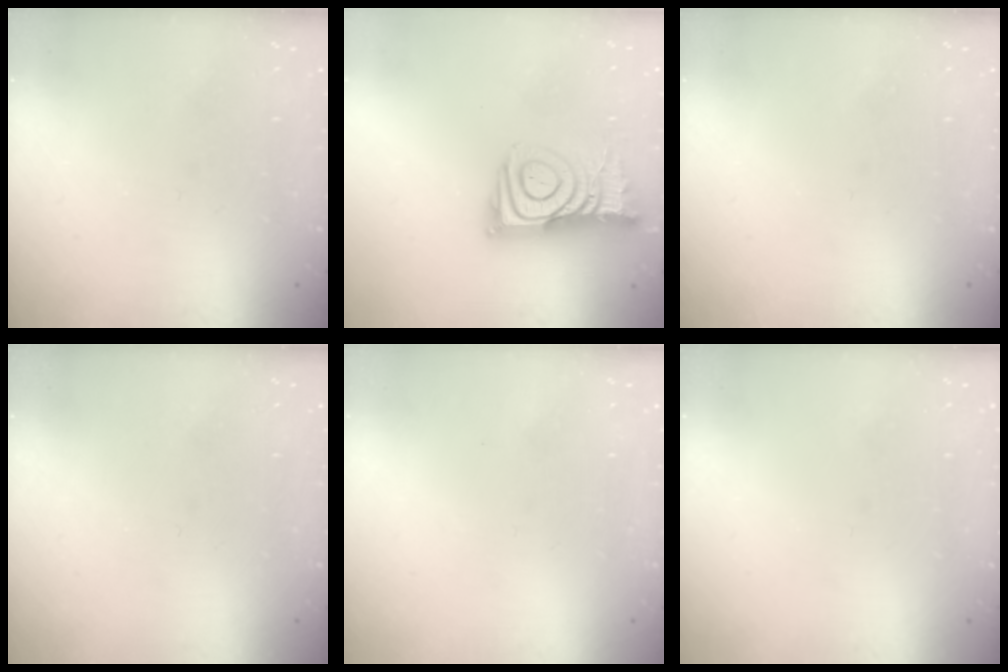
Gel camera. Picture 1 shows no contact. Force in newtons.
{"total": 12.6, "press": 12.5, "slide": 1.0}
{"total": 0.0}
{"total": 0.0}
{"total": 1.7, "press": 1.6, "slide": 0.1}
{"total": 0.0}